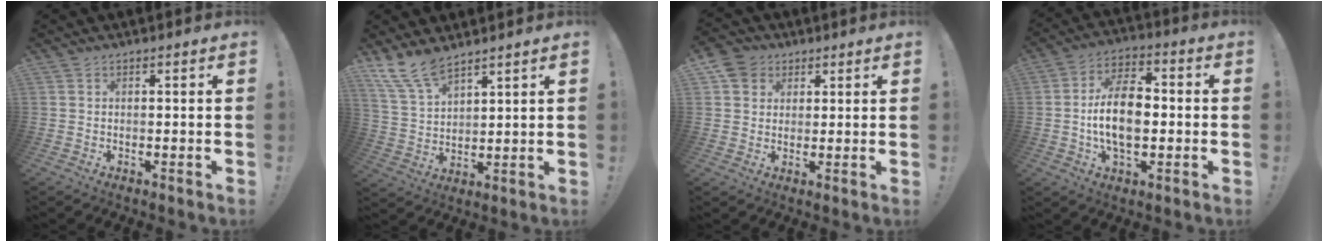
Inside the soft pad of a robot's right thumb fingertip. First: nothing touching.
{"total": 9.5, "force": [8.2, 3.2, 3.6], "torque": [-0.082, -0.049, 0.162]}
{"total": 6.1, "force": [2.7, 5.3, 1.4], "torque": [-0.027, -0.012, 0.056]}
{"total": 14.1, "force": [-1.7, 8.2, 11.3], "torque": [-0.212, 0.009, -0.034]}